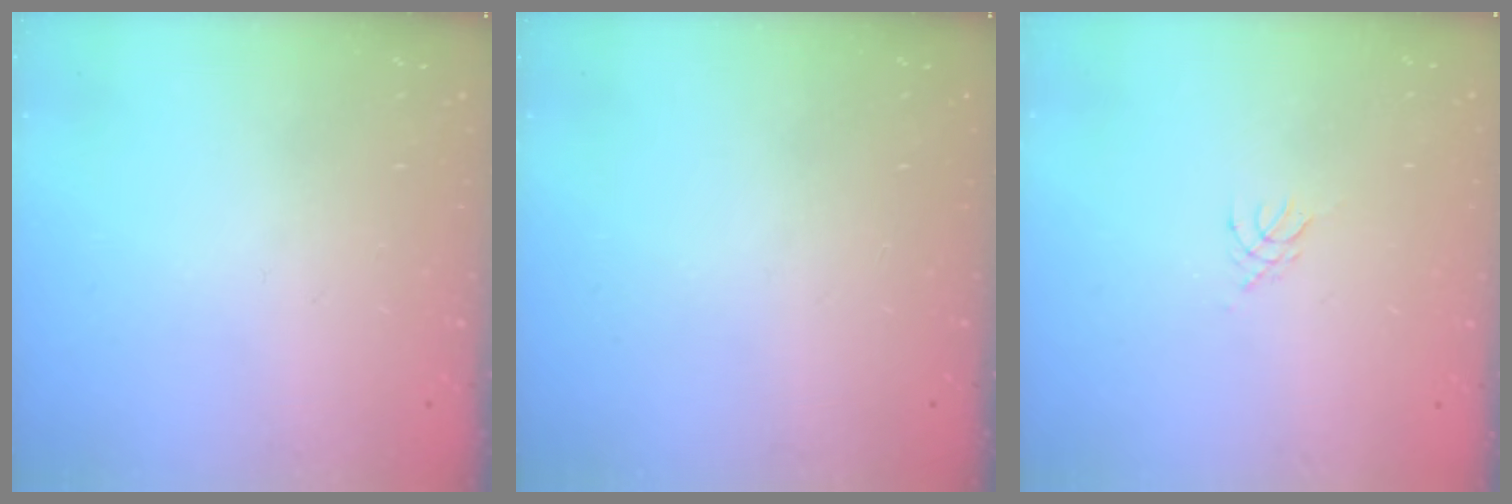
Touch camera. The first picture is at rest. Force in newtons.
{"total": 0.0}
{"total": 2.7, "press": 2.6, "slide": 0.6}